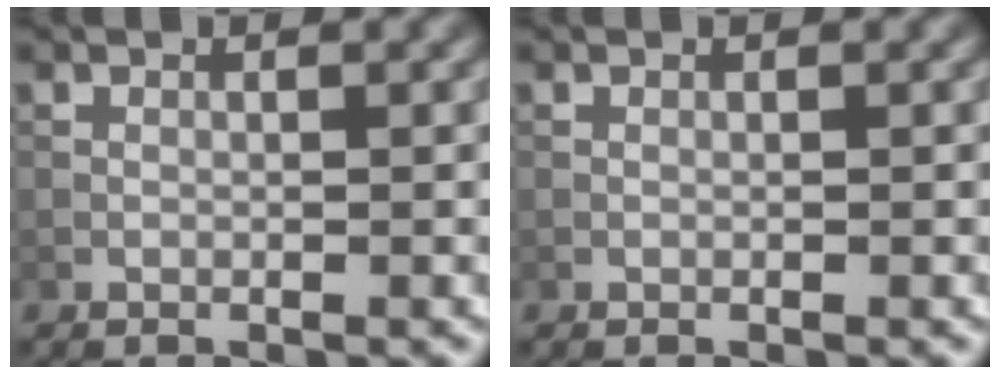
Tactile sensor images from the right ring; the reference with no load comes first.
{"total": 0.0}